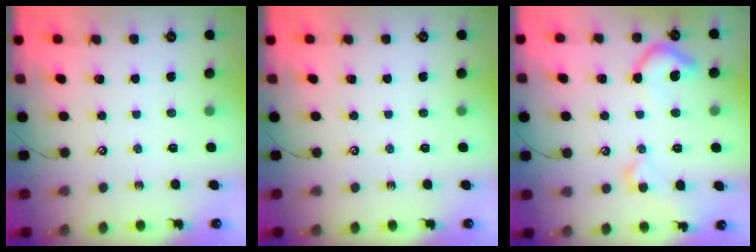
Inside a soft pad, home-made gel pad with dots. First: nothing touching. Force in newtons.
{"total": 0.0}
{"total": 6.4, "press": 6.3, "slide": 1.2}